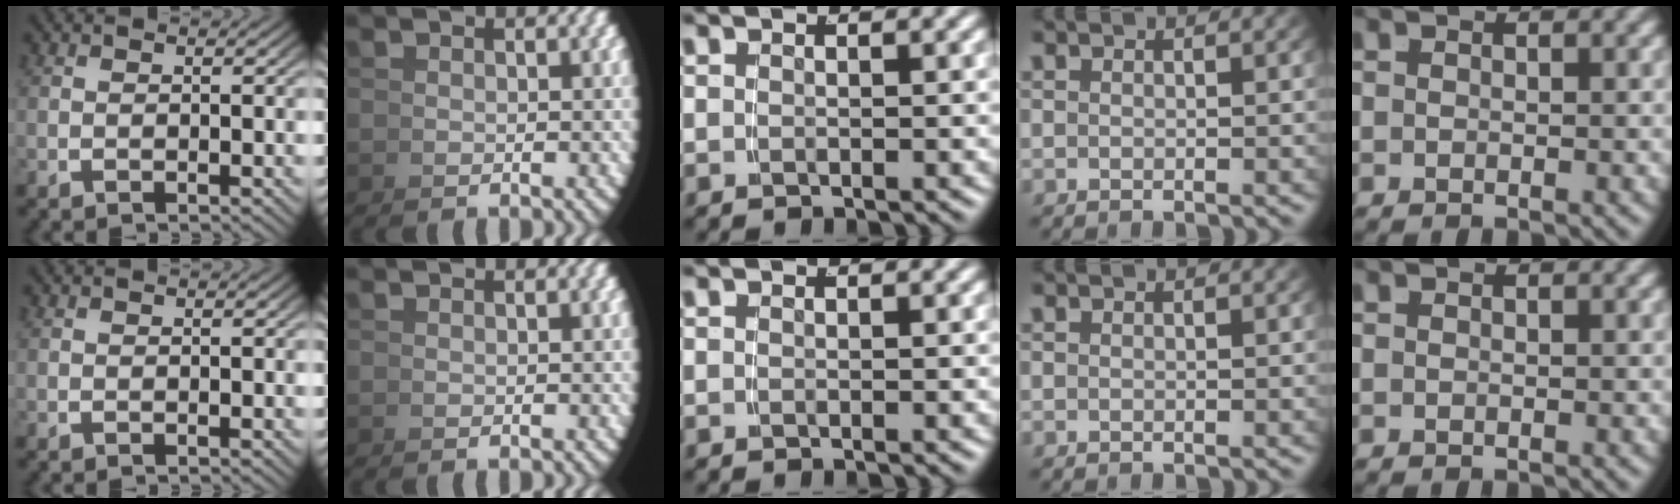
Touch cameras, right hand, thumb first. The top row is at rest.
{}